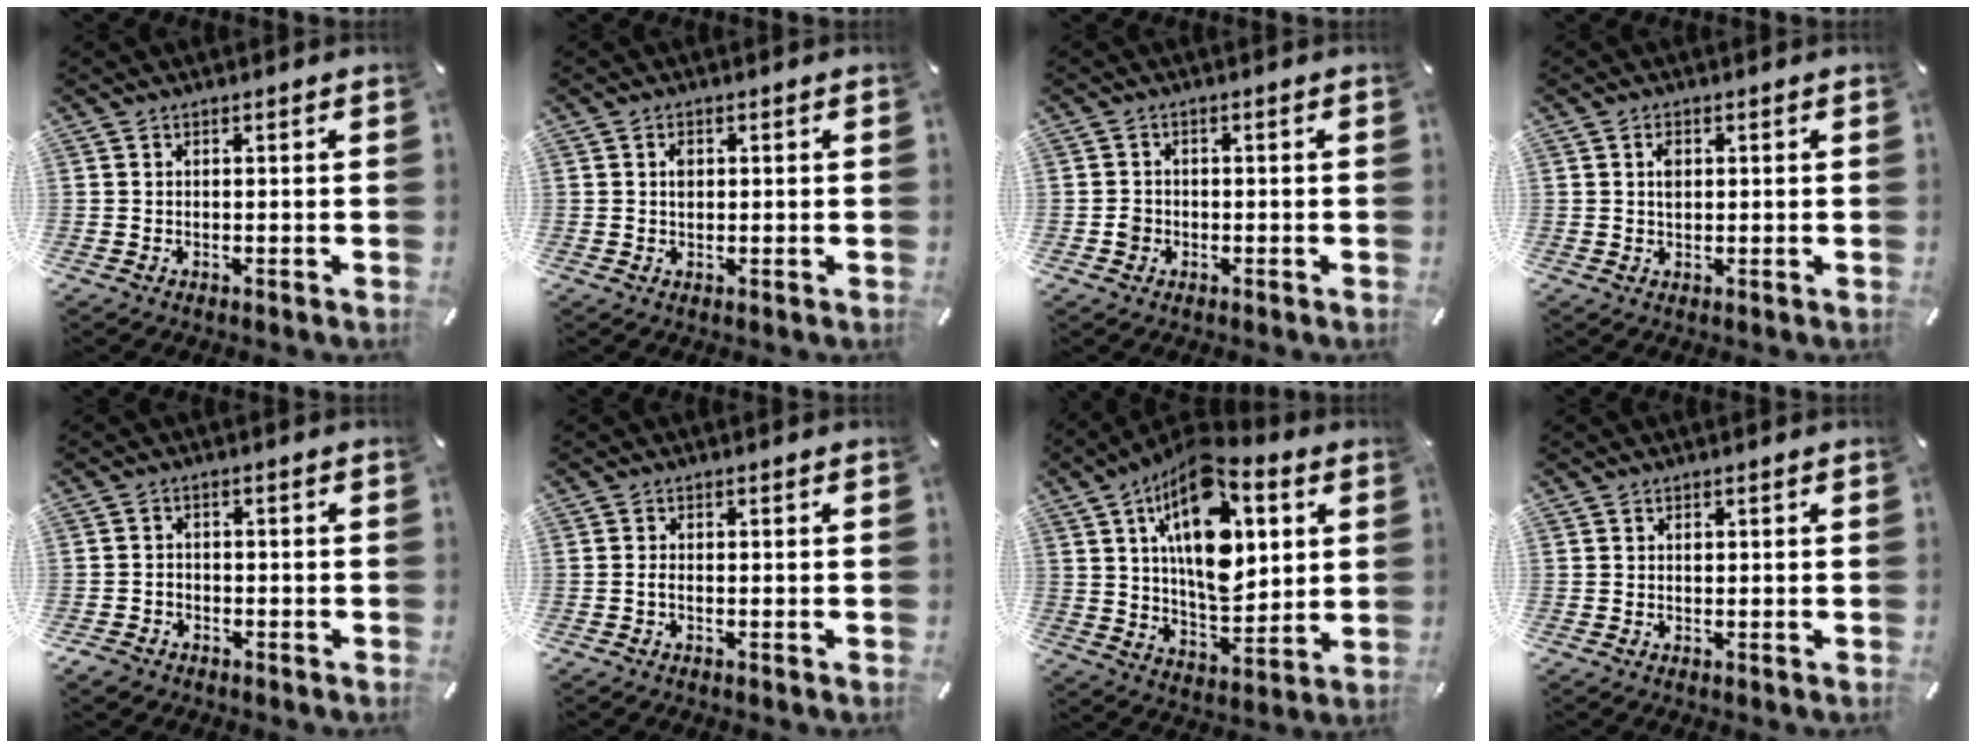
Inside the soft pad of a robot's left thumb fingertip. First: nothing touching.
{"total": 1.8, "force": [0.4, 1.3, 1.2], "torque": [-0.019, 0.000, 0.004]}
{"total": 2.2, "force": [-0.7, 2.0, 0.7], "torque": [-0.013, 0.005, -0.015]}
{"total": 2.3, "force": [0.5, 1.5, 1.7], "torque": [-0.030, 0.002, 0.007]}
{"total": 3.0, "force": [-2.0, 2.1, 0.7], "torque": [-0.018, 0.009, -0.042]}
{"total": 1.2, "force": [-0.5, 0.4, 1.0], "torque": [-0.019, 0.000, -0.009]}
{"total": 20.6, "force": [7.5, 11.2, 15.5], "torque": [-0.273, -0.032, 0.123]}
{"total": 0.5, "force": [0.1, 0.4, 0.3], "torque": [0.003, -0.004, 0.001]}